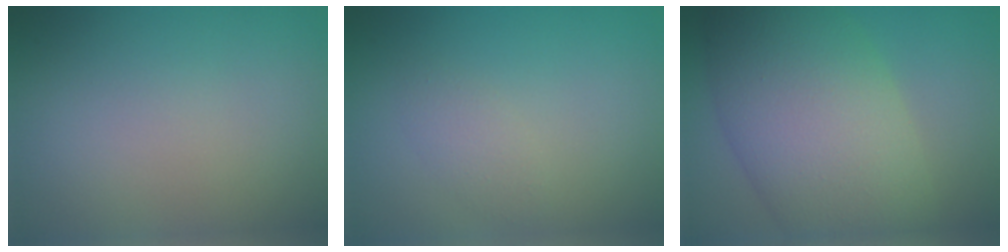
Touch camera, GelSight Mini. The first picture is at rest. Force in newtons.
{"total": 1.5, "press": 1.5, "slide": 0.1}
{"total": 12.3, "press": 12.3, "slide": 0.7}